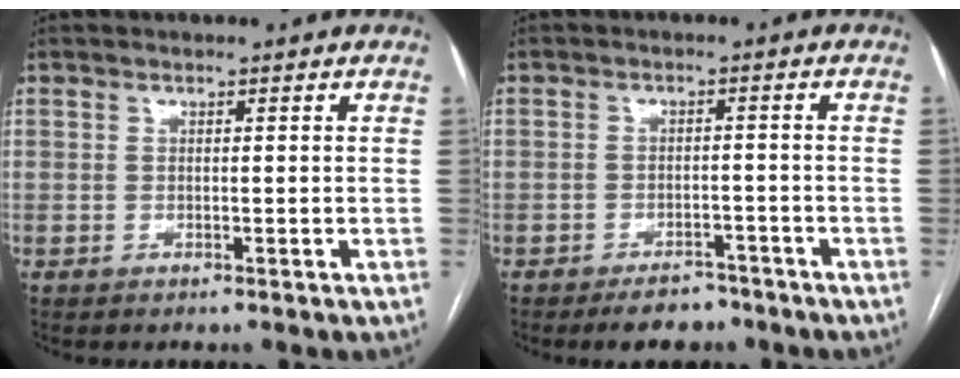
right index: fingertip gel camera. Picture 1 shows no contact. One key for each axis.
{"total": 5.0, "fx": -4.0, "fy": 2.2, "fz": 1.8, "tx": -0.026, "ty": 0.002, "tz": -0.057}